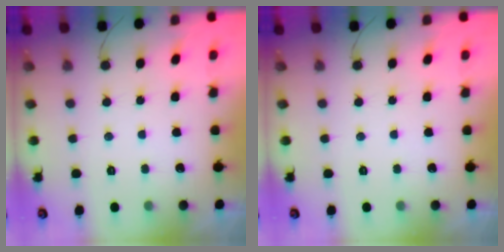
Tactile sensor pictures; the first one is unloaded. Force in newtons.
{"total": 0.0}